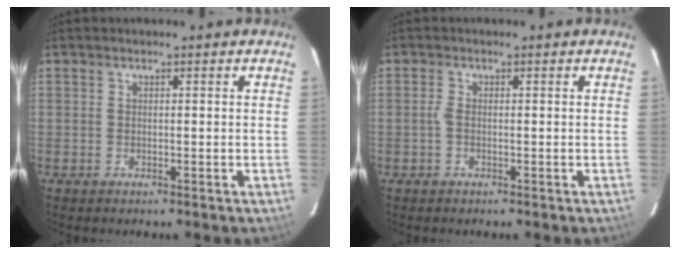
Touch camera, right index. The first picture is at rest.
{"total": 1.1, "force": [-0.3, 0.4, 1.0], "torque": [-0.020, 0.004, -0.006]}